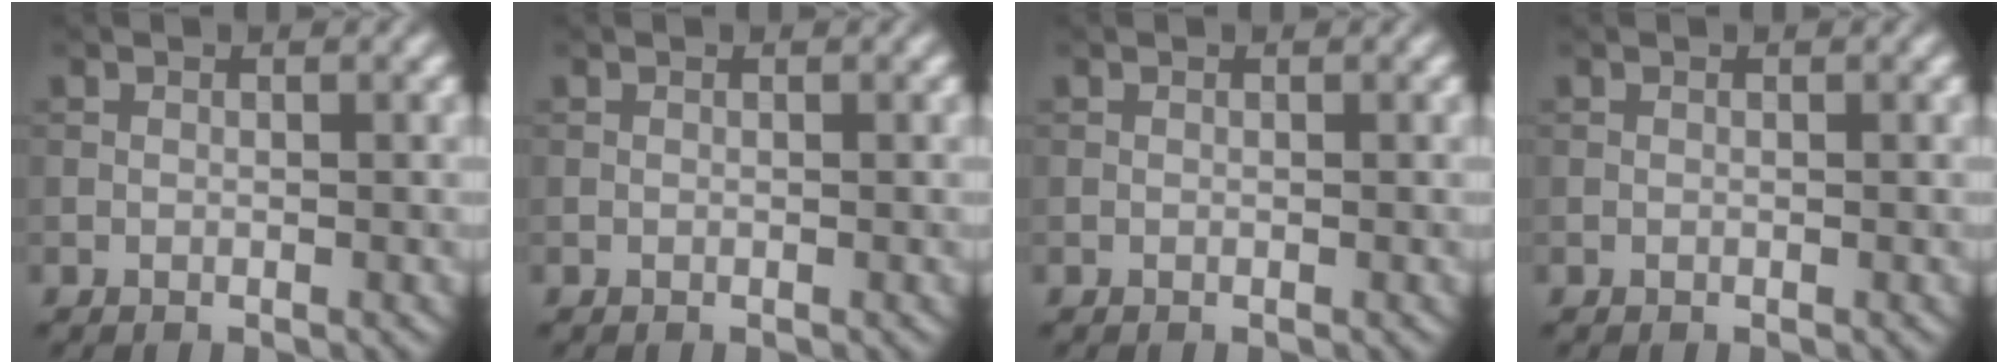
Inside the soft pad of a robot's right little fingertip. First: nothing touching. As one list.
[{"total": 0.0}, {"total": 0.0}, {"total": 0.0}]